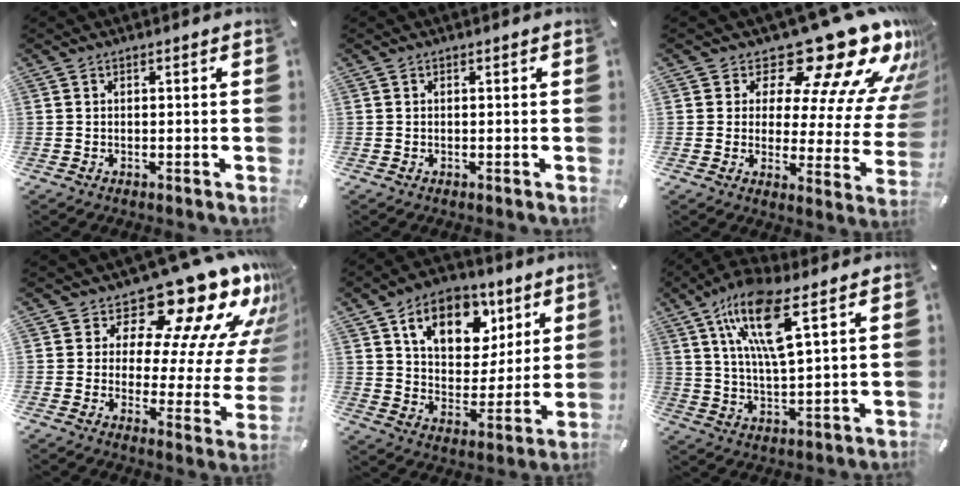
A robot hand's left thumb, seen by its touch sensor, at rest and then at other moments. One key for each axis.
{"total": 0.0}
{"total": 19.2, "fx": 15.0, "fy": 6.9, "fz": 9.8, "tx": -0.121, "ty": -0.140, "tz": 0.237}
{"total": 18.7, "fx": 14.7, "fy": 7.0, "fz": 9.2, "tx": -0.106, "ty": -0.138, "tz": 0.233}
{"total": 15.7, "fx": 8.5, "fy": 10.6, "fz": 7.9, "tx": -0.123, "ty": -0.034, "tz": 0.151}
{"total": 14.8, "fx": 8.1, "fy": 4.3, "fz": 11.6, "tx": -0.241, "ty": -0.019, "tz": 0.139}